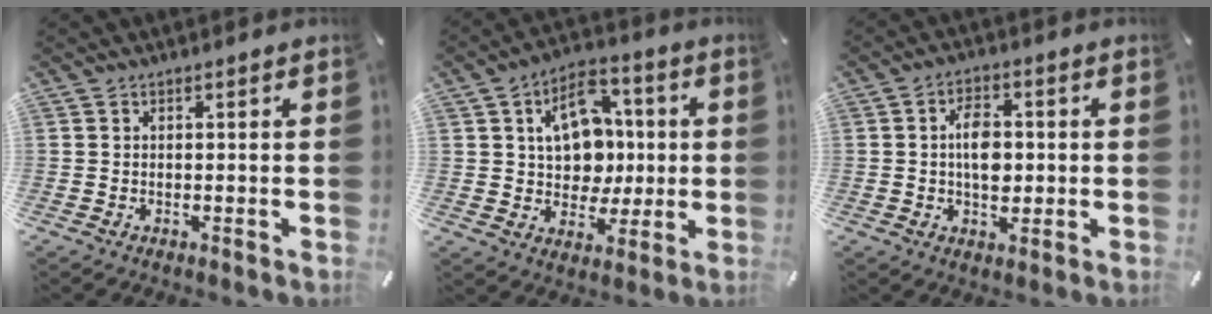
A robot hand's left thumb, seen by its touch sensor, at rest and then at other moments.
{"total": 12.9, "force": [2.5, 10.7, 6.8], "torque": [-0.097, 0.004, 0.052]}
{"total": 7.2, "force": [0.0, 4.6, 5.6], "torque": [-0.088, 0.001, -0.004]}